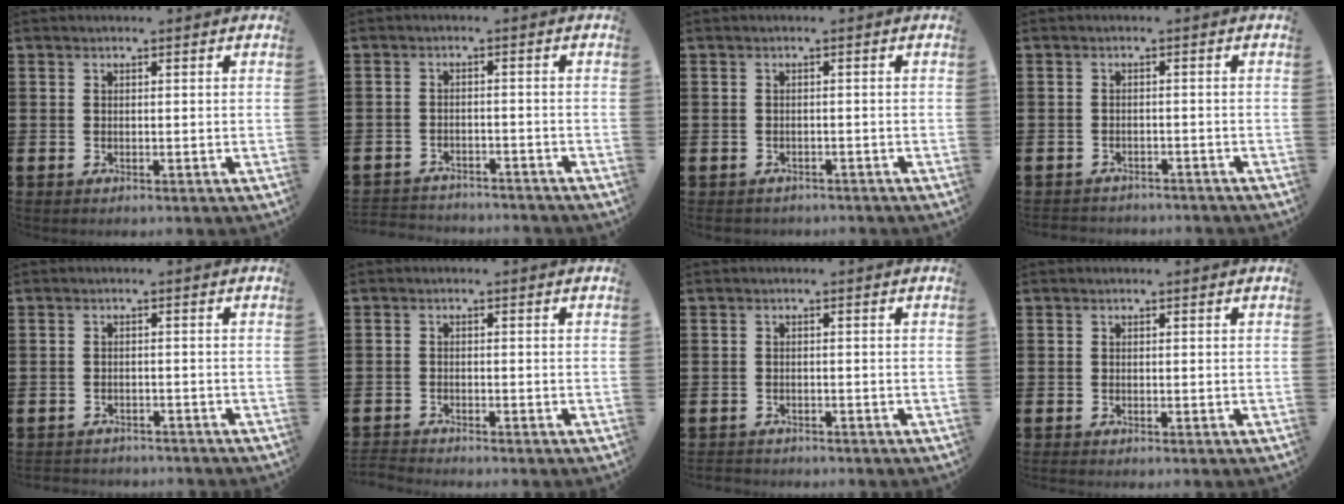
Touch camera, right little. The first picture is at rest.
{"total": 2.5, "force": [-2.5, 0.2, -0.3], "torque": [-0.003, 0.000, -0.055]}
{"total": 0.7, "force": [-0.5, 0.4, 0.0], "torque": [-0.003, 0.000, -0.013]}
{"total": 1.4, "force": [-1.4, 0.2, -0.2], "torque": [-0.002, 0.003, -0.031]}
{"total": 1.5, "force": [-1.5, 0.1, -0.2], "torque": [-0.002, 0.002, -0.034]}
{"total": 1.3, "force": [-1.3, -0.1, 0.1], "torque": [-0.003, 0.002, -0.028]}
{"total": 1.0, "force": [-0.9, 0.2, -0.1], "torque": [-0.001, 0.002, -0.021]}
{"total": 0.0}